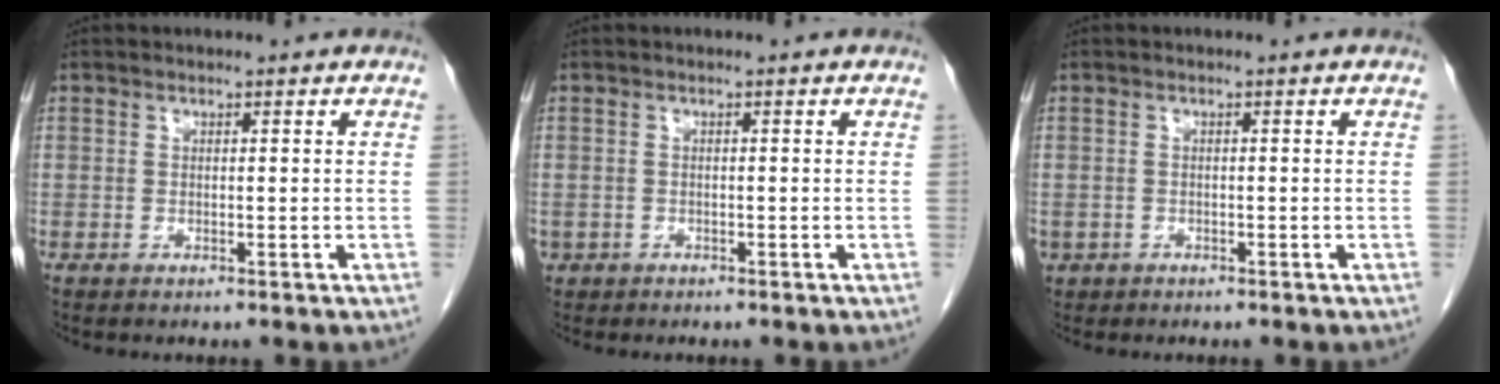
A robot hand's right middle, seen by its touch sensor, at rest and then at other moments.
{"total": 1.2, "force": [-0.7, 1.0, 0.1], "torque": [-0.011, 0.004, -0.008]}
{"total": 1.6, "force": [-0.9, 1.3, 0.2], "torque": [-0.010, 0.003, -0.012]}